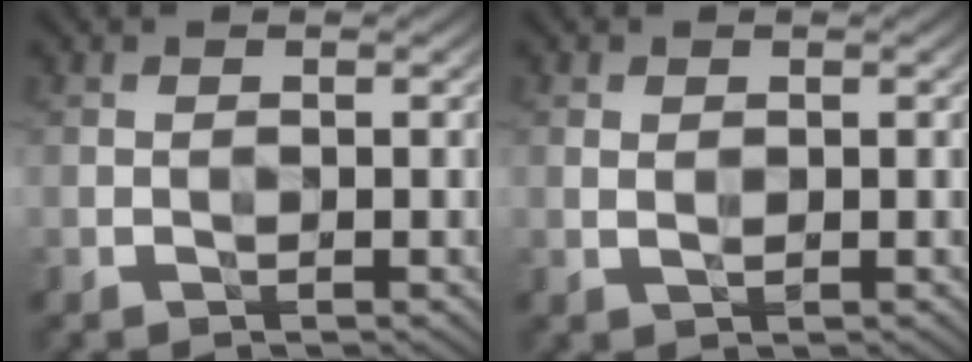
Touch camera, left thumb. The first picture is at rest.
{"total": 1.0, "force": [0.4, 0.7, 0.6], "torque": [-0.015, -0.003, 0.009]}